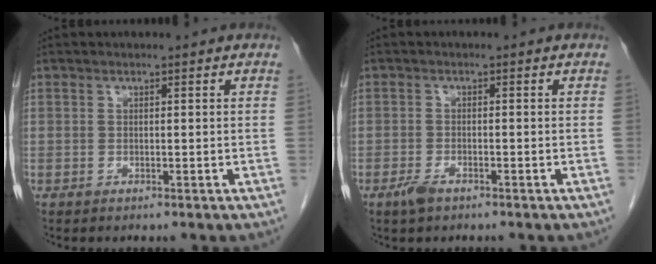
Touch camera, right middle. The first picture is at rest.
{"total": 2.3, "force": [-1.5, 0.8, 1.5], "torque": [-0.034, -0.002, -0.027]}